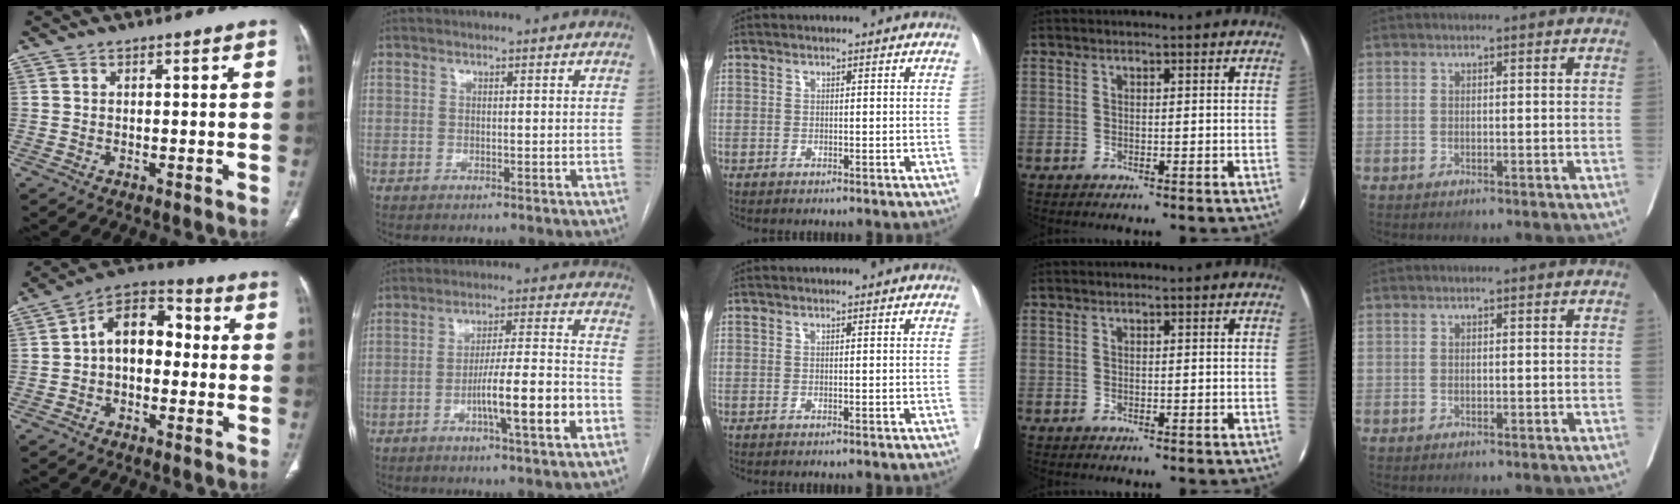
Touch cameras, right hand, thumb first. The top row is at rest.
{"thumb": {"total": 11.1, "force": [0.0, 7.3, 8.3], "torque": [-0.104, 0.039, -0.015]}, "index": {"total": 11.3, "force": [-4.4, 0.3, 10.4], "torque": [-0.166, 0.007, -0.067]}}